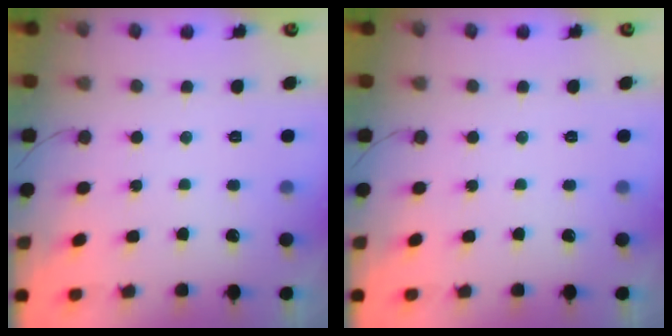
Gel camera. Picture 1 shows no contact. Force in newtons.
{"total": 0.0}